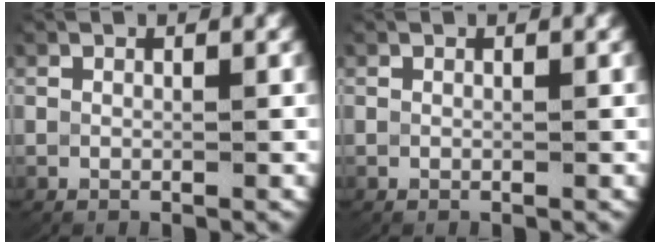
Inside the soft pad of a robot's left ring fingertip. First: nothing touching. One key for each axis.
{"total": 0.0}